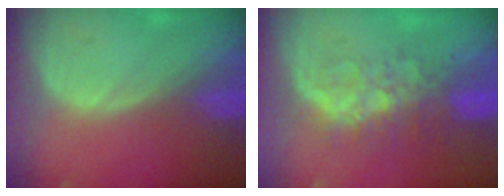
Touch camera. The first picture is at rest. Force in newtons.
{"total": 8.1, "press": 7.1, "slide": 3.8}